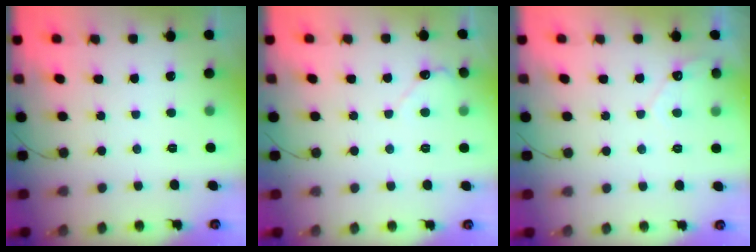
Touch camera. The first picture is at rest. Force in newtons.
{"total": 2.8, "press": 2.7, "slide": 0.3}
{"total": 4.1, "press": 4.1, "slide": 0.2}